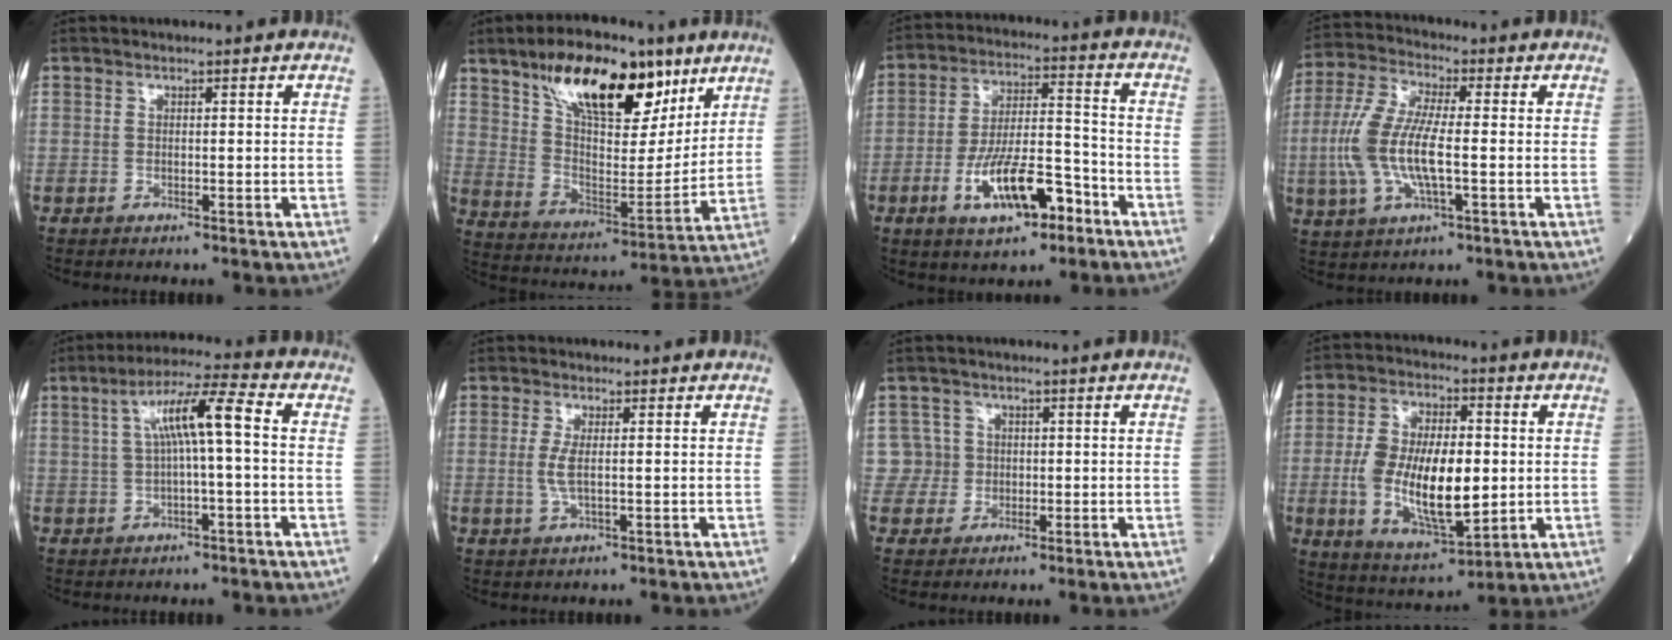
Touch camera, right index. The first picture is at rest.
{"total": 20.3, "force": [12.1, 7.7, 14.3], "torque": [-0.249, 0.014, 0.211]}
{"total": 12.3, "force": [-5.9, 3.9, 10.1], "torque": [-0.189, 0.008, -0.096]}
{"total": 11.7, "force": [-1.3, 3.2, 11.1], "torque": [-0.253, 0.004, -0.026]}
{"total": 8.5, "force": [1.1, 0.5, 8.4], "torque": [-0.149, 0.027, 0.018]}
{"total": 3.1, "force": [0.1, 0.7, 3.0], "torque": [-0.069, -0.005, 0.003]}
{"total": 4.0, "force": [0.4, 3.9, -0.5], "torque": [0.027, 0.011, 0.006]}
{"total": 16.1, "force": [-1.0, 6.3, 14.8], "torque": [-0.288, -0.005, -0.010]}